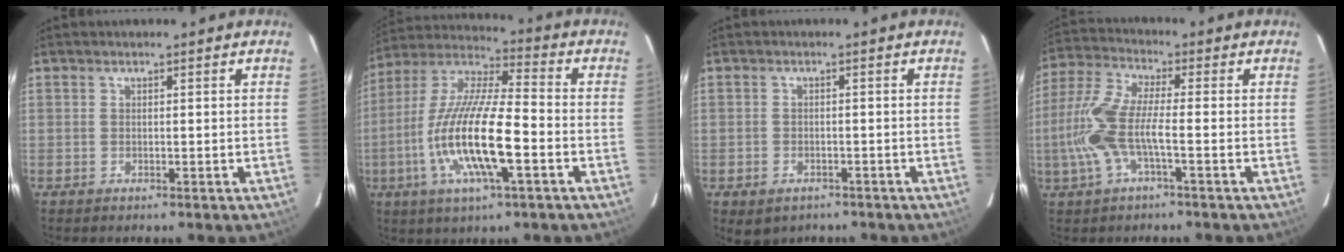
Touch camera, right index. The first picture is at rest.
{"total": 18.1, "force": [-5.3, 3.8, 16.8], "torque": [-0.335, -0.012, -0.108]}
{"total": 4.3, "force": [-2.5, 3.0, 1.8], "torque": [-0.040, -0.008, -0.031]}
{"total": 11.0, "force": [-2.9, 2.3, 10.4], "torque": [-0.232, -0.001, -0.057]}